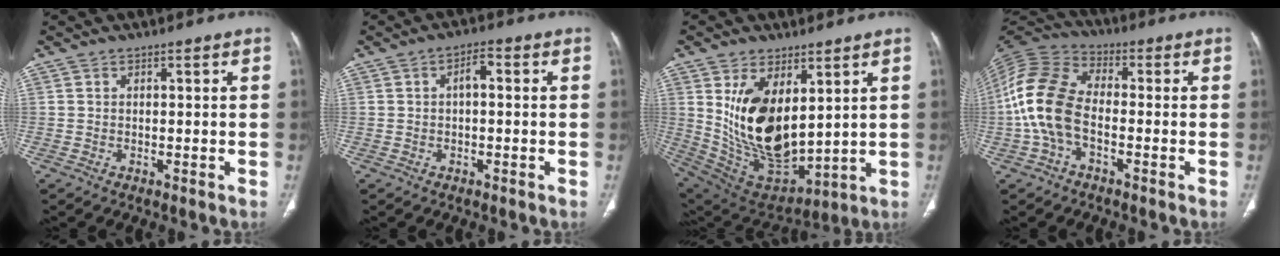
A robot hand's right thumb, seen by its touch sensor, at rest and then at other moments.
{"total": 3.0, "force": [0.2, 1.4, 2.7], "torque": [-0.041, 0.011, -0.003]}
{"total": 18.5, "force": [4.5, 10.2, 14.8], "torque": [-0.247, -0.034, 0.115]}
{"total": 13.2, "force": [-2.4, 8.0, 10.3], "torque": [-0.224, 0.033, -0.055]}